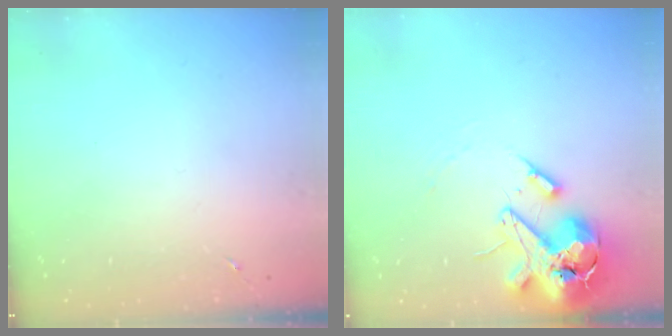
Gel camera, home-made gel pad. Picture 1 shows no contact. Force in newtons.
{"total": 16.2, "press": 16.0, "slide": 2.7}